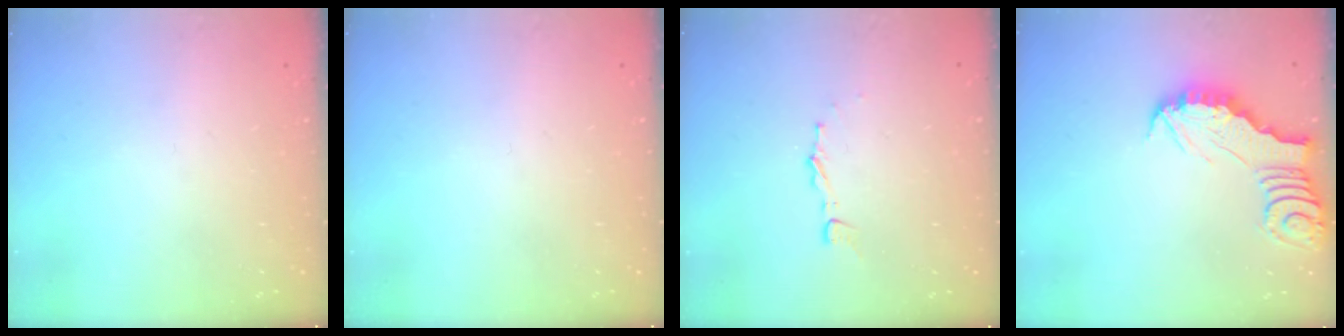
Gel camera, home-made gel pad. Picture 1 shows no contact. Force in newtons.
{"total": 0.0}
{"total": 2.6, "press": 2.6, "slide": 0.2}
{"total": 2.5, "press": 2.5, "slide": 0.1}